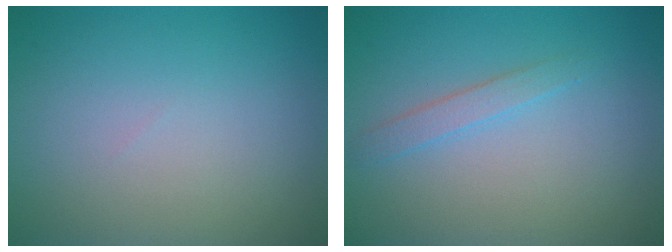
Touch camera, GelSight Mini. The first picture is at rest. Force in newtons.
{"total": 1.5, "press": 1.5, "slide": 0.1}